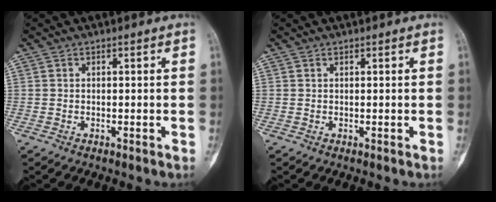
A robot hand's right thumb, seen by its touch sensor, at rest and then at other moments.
{"total": 0.0}